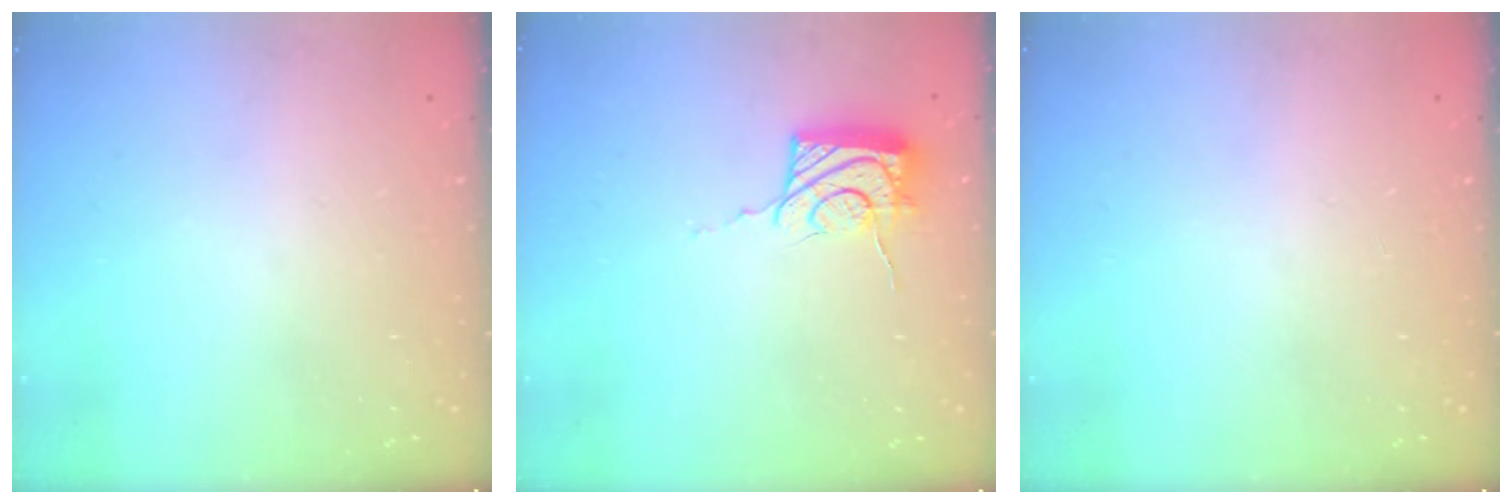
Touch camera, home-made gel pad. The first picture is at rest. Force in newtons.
{"total": 12.2, "press": 12.0, "slide": 1.8}
{"total": 0.0}